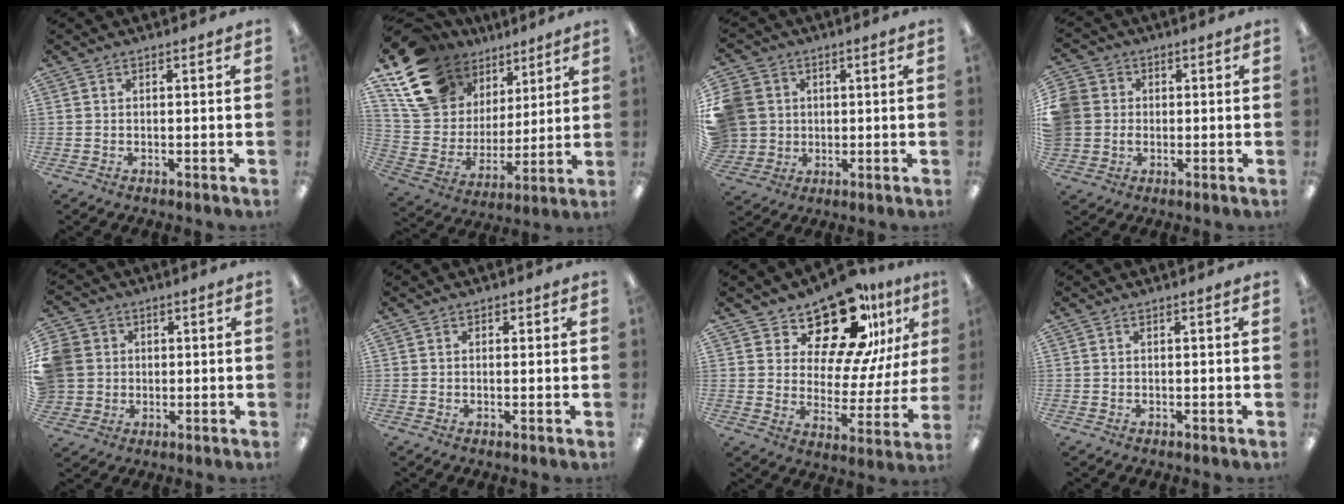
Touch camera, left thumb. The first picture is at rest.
{"total": 18.7, "force": [12.1, 12.0, 7.8], "torque": [-0.164, -0.057, 0.229]}
{"total": 9.8, "force": [2.0, 9.2, 2.5], "torque": [-0.082, 0.001, 0.044]}
{"total": 7.0, "force": [0.3, 6.8, 1.7], "torque": [-0.050, 0.014, 0.009]}
{"total": 8.2, "force": [1.1, 7.8, 2.0], "torque": [-0.052, 0.008, 0.027]}
{"total": 0.9, "force": [0.2, 0.8, 0.1], "torque": [0.007, 0.000, 0.002]}
{"total": 18.8, "force": [14.5, 7.5, 9.3], "torque": [-0.149, -0.105, 0.249]}
{"total": 0.0}